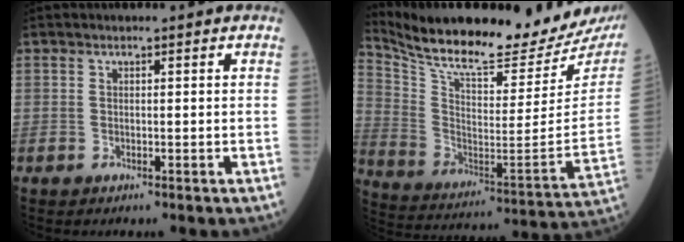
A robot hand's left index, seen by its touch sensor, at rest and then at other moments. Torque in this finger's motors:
{"motor_torque": [0.94, -1.20, 0.08, 0.04]}